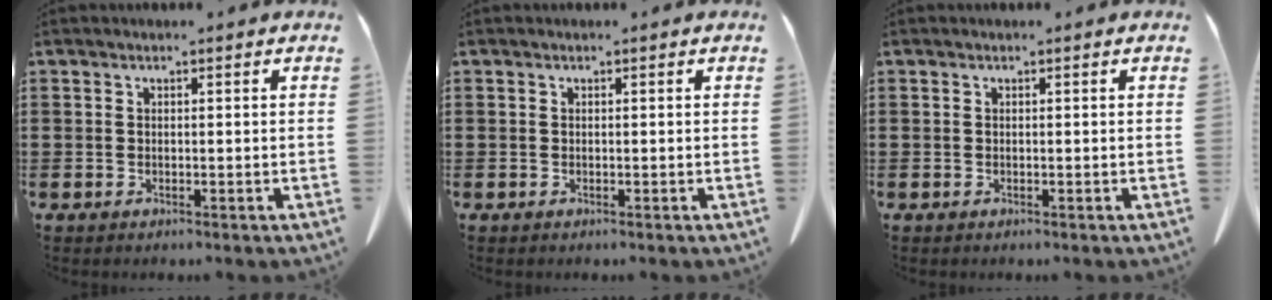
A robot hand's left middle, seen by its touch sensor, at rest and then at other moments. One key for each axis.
{"total": 0.0}
{"total": 0.0}